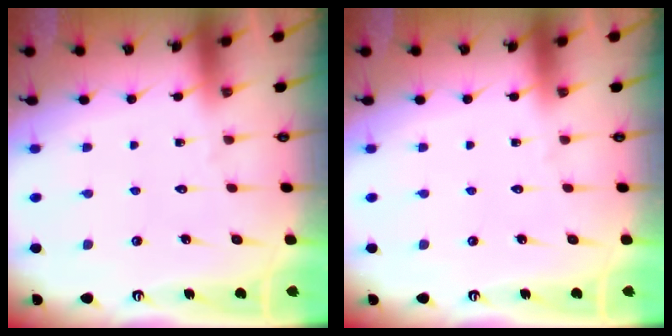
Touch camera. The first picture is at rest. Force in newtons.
{"total": 0.0}